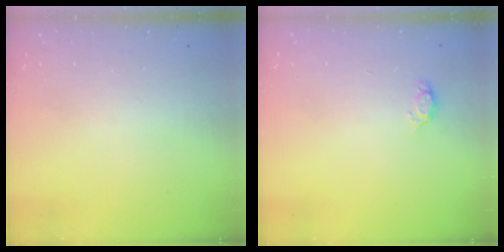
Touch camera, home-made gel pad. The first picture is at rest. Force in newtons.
{"total": 3.2, "press": 3.2, "slide": 0.4}